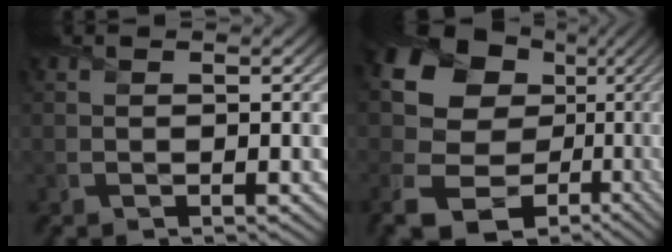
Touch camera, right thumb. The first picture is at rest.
{"total": 18.4, "force": [0.4, 15.3, 10.2], "torque": [-0.225, -0.037, 0.039]}